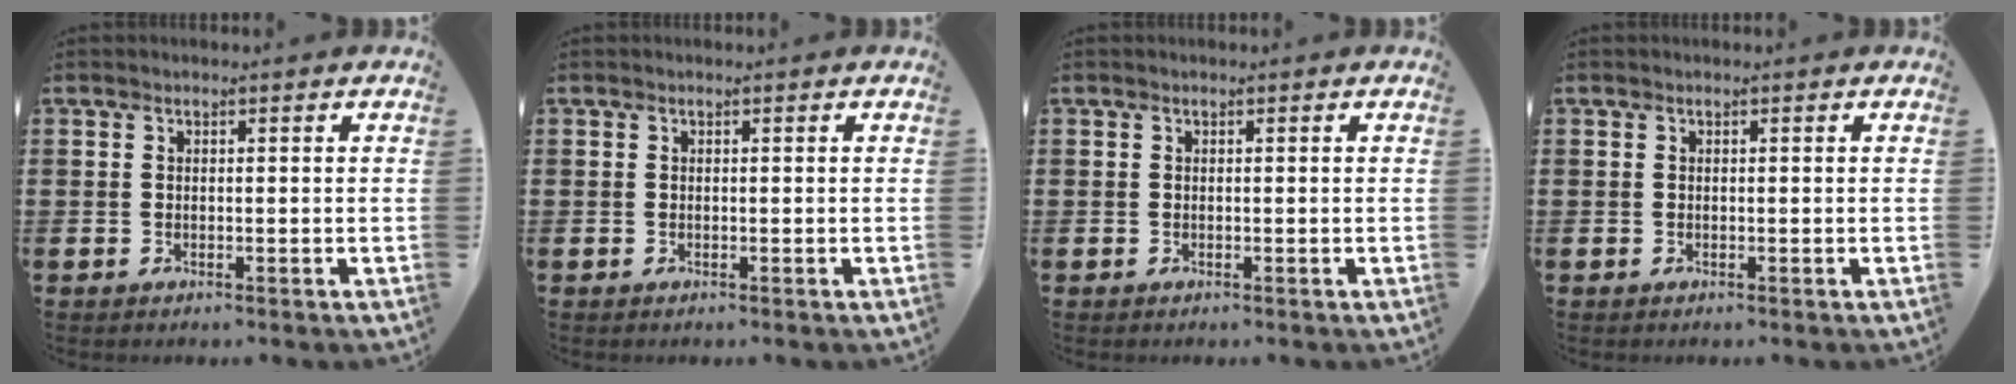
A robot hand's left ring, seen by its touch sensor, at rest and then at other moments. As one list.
[{"total": 0.0}, {"total": 0.0}, {"total": 0.0}]